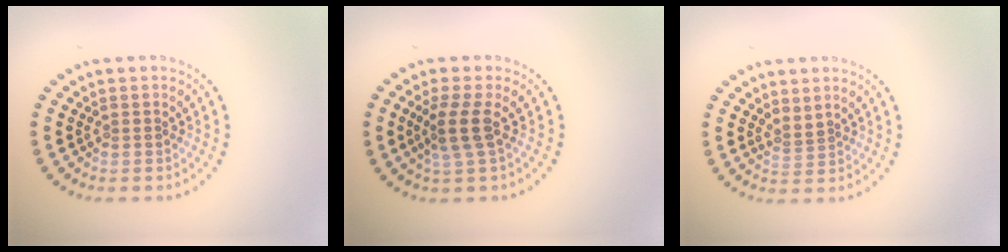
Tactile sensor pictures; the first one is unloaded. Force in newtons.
{"total": 2.6, "press": 2.1, "slide": 1.6}
{"total": 1.2, "press": 0.5, "slide": 1.0}